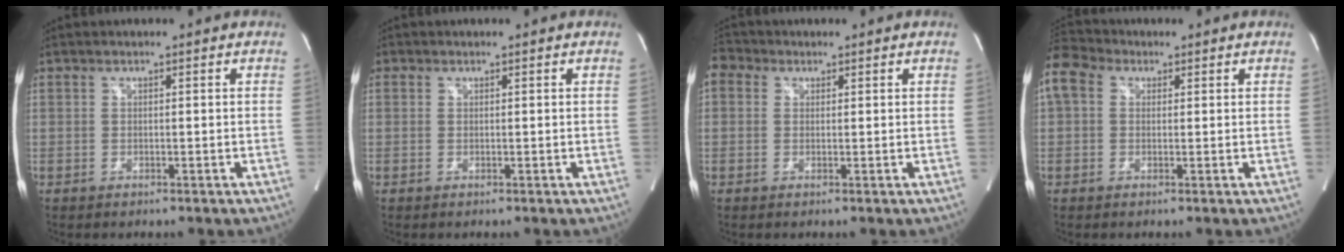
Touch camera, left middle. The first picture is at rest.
{"total": 0.0}
{"total": 3.8, "force": [1.7, 3.0, 1.5], "torque": [-0.038, 0.023, 0.032]}
{"total": 8.4, "force": [3.5, 6.3, 4.4], "torque": [-0.114, 0.048, 0.065]}